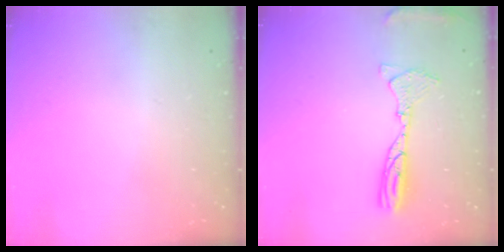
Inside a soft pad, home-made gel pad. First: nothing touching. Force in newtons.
{"total": 10.6, "press": 10.4, "slide": 2.2}